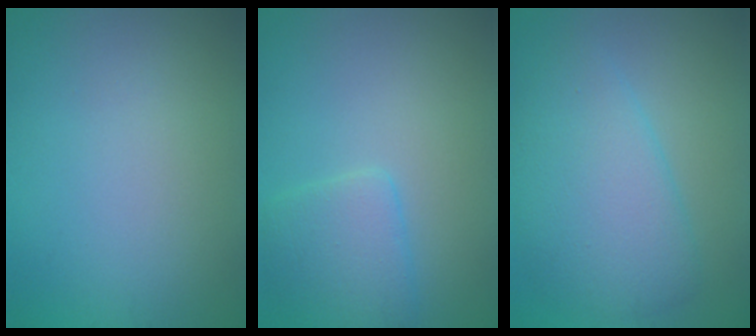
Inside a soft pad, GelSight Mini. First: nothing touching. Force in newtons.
{"total": 3.0, "press": 3.0, "slide": 0.2}
{"total": 5.7, "press": 5.7, "slide": 0.1}